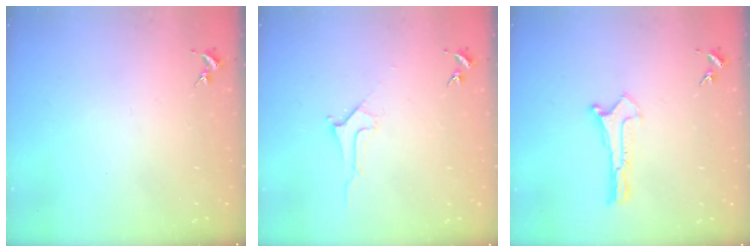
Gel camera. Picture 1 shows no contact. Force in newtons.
{"total": 2.8, "press": 2.8, "slide": 0.4}
{"total": 0.0}